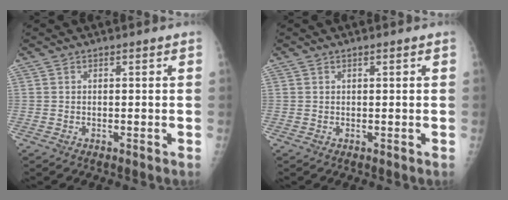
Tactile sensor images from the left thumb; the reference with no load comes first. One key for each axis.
{"total": 0.0}